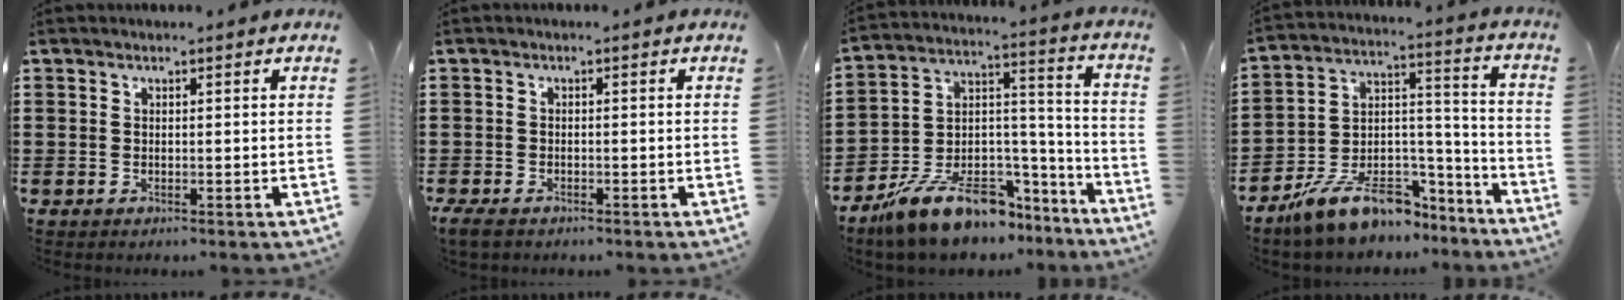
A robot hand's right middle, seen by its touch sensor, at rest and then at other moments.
{"total": 1.5, "force": [-1.2, 0.6, 0.6], "torque": [-0.029, -0.004, -0.028]}
{"total": 12.0, "force": [-9.0, 5.5, 5.7], "torque": [-0.123, 0.026, -0.163]}
{"total": 10.4, "force": [-8.2, 4.9, 4.2], "torque": [-0.086, 0.026, -0.152]}